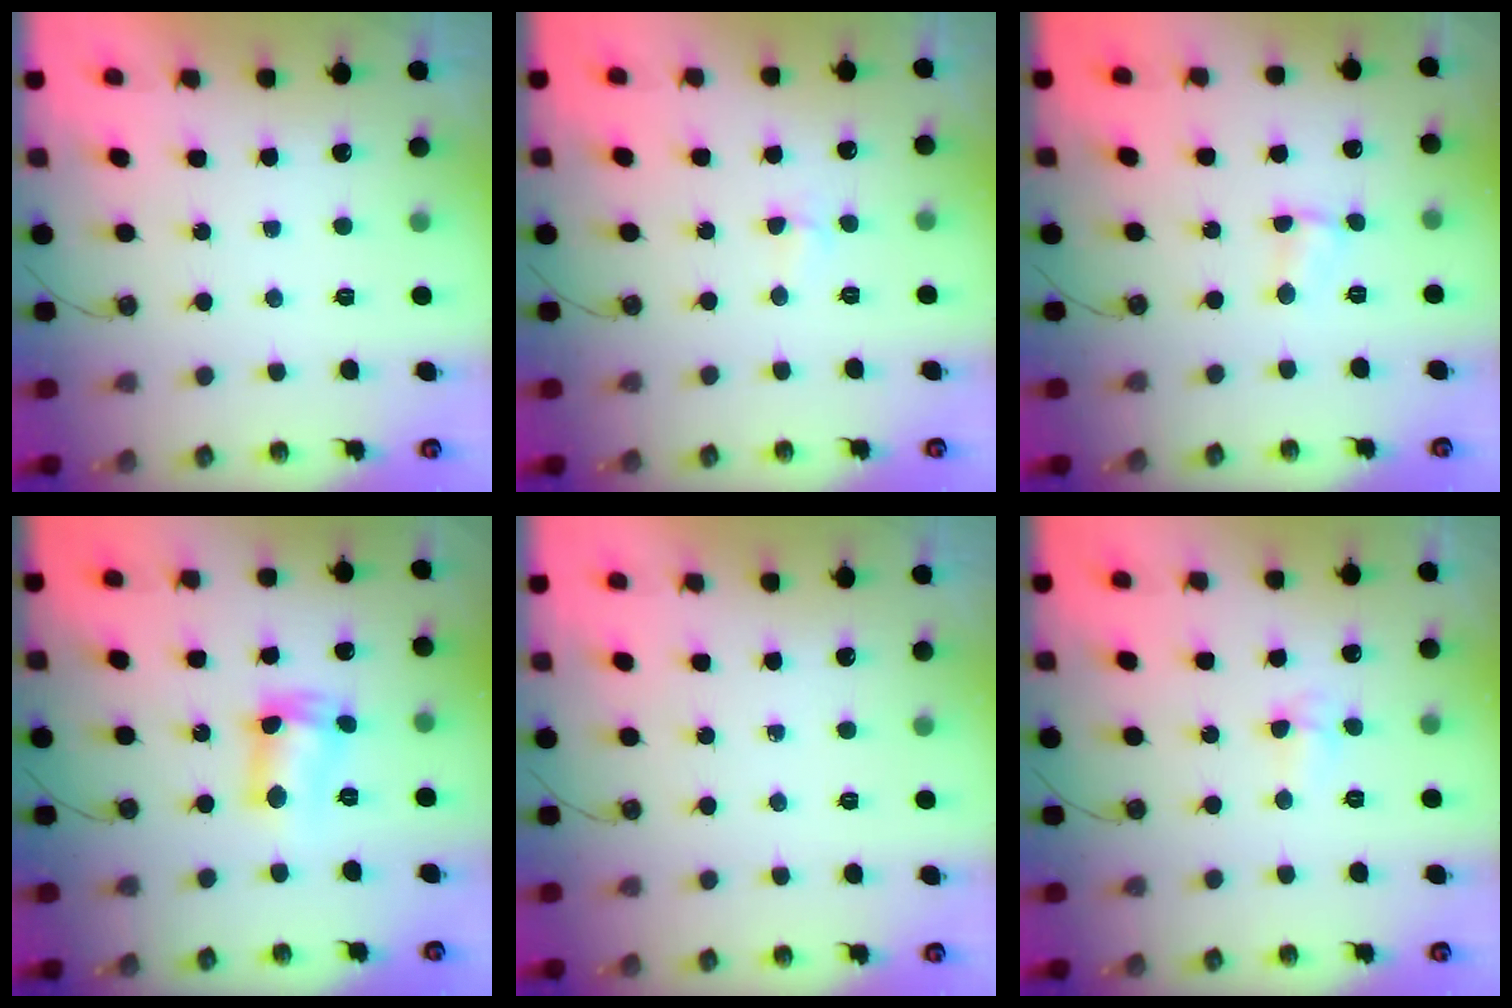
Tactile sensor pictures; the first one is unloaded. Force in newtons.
{"total": 3.0, "press": 2.9, "slide": 0.7}
{"total": 1.7, "press": 1.7, "slide": 0.2}
{"total": 8.2, "press": 8.2, "slide": 0.9}
{"total": 0.0}
{"total": 5.0, "press": 3.8, "slide": 3.3}